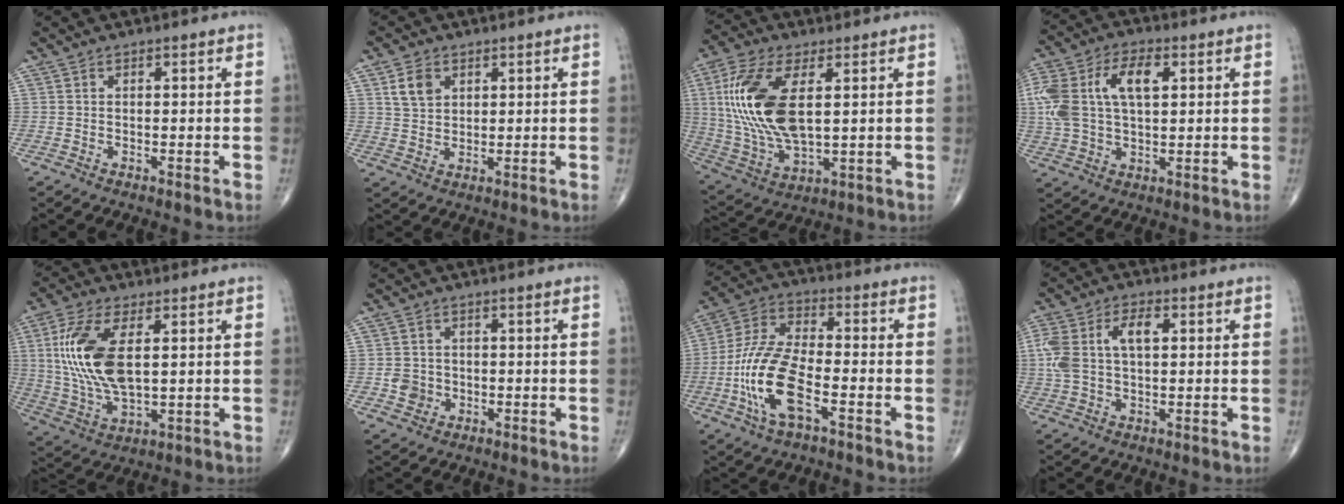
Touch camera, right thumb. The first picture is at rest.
{"total": 5.0, "force": [2.2, 3.6, 2.7], "torque": [-0.037, -0.008, 0.043]}
{"total": 18.7, "force": [3.5, 8.8, 16.1], "torque": [-0.346, -0.012, 0.071]}
{"total": 17.3, "force": [4.0, 9.7, 13.7], "torque": [-0.304, 0.022, 0.071]}
{"total": 15.6, "force": [2.8, 7.3, 13.5], "torque": [-0.285, -0.008, 0.060]}
{"total": 3.7, "force": [-0.7, 3.4, 1.2], "torque": [0.002, 0.004, -0.011]}
{"total": 14.7, "force": [-5.0, 6.2, 12.4], "torque": [-0.260, 0.025, -0.097]}
{"total": 11.0, "force": [1.9, 6.1, 9.0], "torque": [-0.200, 0.026, 0.040]}